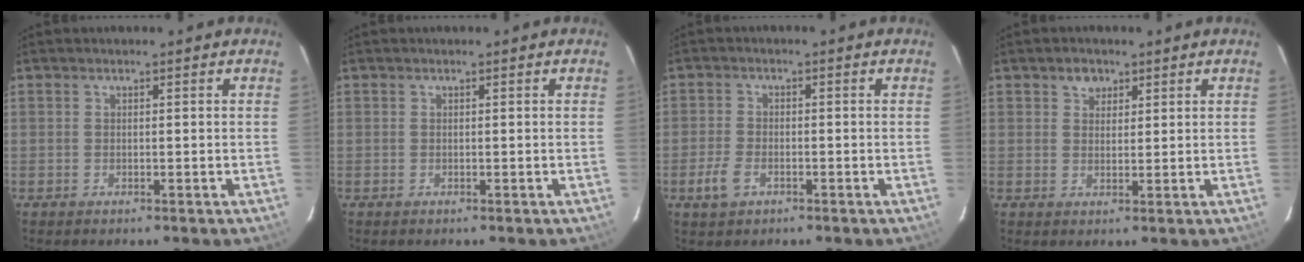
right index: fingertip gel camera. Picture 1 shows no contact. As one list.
[{"total": 0.0}, {"total": 4.3, "force": [-2.2, 2.5, 2.8], "torque": [-0.073, -0.001, -0.041]}, {"total": 2.8, "force": [1.6, 2.1, 0.8], "torque": [-0.008, 0.008, 0.028]}]